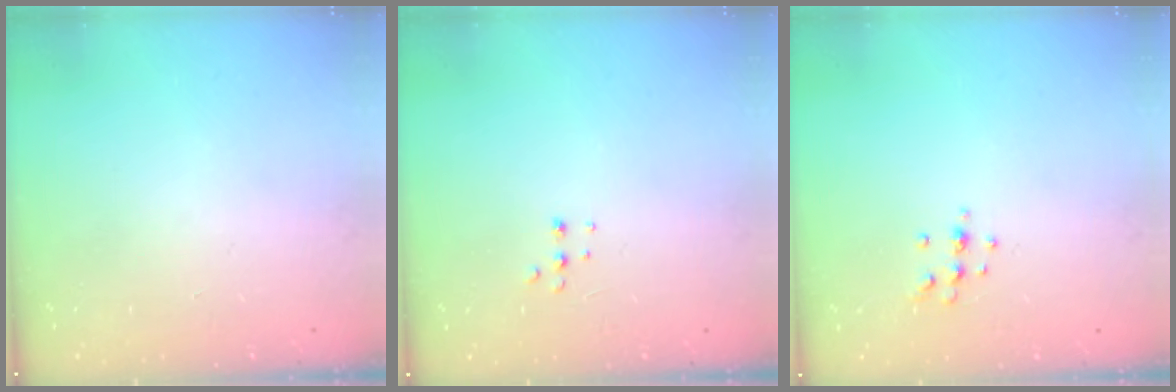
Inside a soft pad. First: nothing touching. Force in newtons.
{"total": 3.4, "press": 3.3, "slide": 0.6}
{"total": 6.9, "press": 6.8, "slide": 1.2}